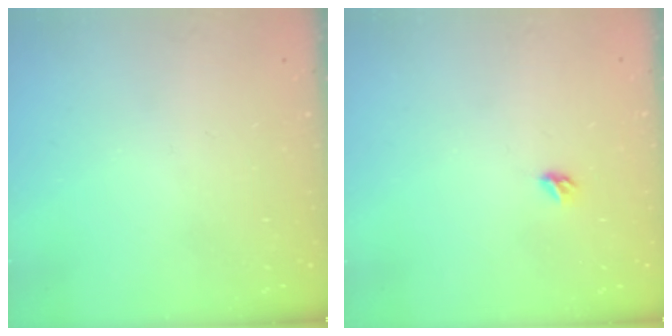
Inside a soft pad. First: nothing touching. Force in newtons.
{"total": 3.5, "press": 3.5, "slide": 0.8}